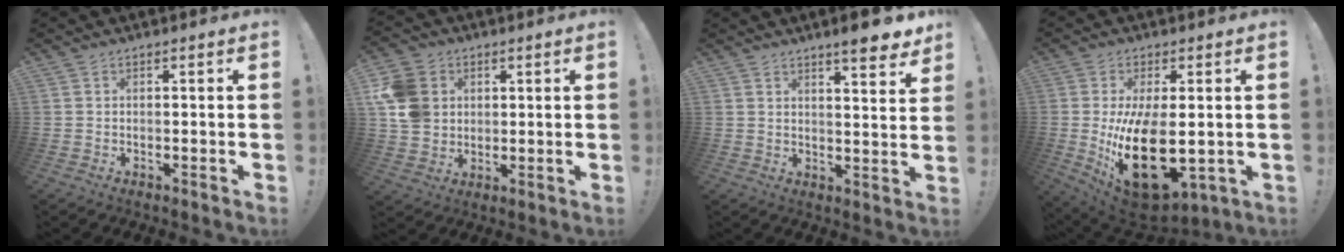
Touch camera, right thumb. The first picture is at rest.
{"total": 12.3, "force": [2.8, 10.6, 5.6], "torque": [-0.105, -0.010, 0.058]}
{"total": 8.0, "force": [6.1, 0.7, 5.1], "torque": [-0.060, -0.046, 0.098]}
{"total": 20.8, "force": [-1.5, 10.8, 17.7], "torque": [-0.315, -0.023, -0.003]}